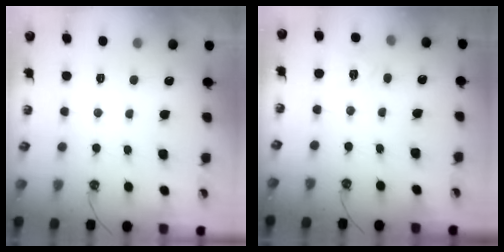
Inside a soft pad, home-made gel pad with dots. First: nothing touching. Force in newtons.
{"total": 4.2, "press": 4.2, "slide": 0.3}